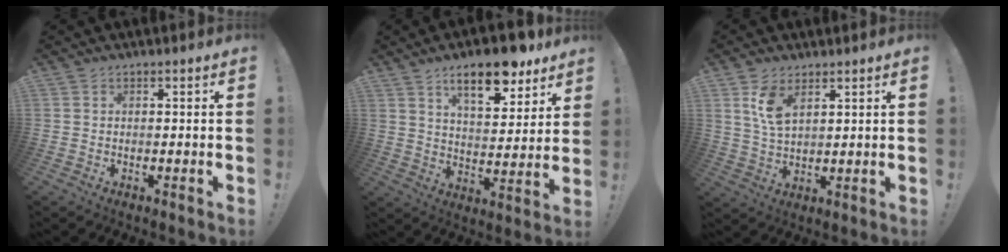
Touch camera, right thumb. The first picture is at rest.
{"total": 14.1, "force": [9.8, 4.9, 8.9], "torque": [-0.128, -0.061, 0.161]}
{"total": 7.4, "force": [4.2, 3.7, 4.9], "torque": [-0.078, -0.016, 0.077]}